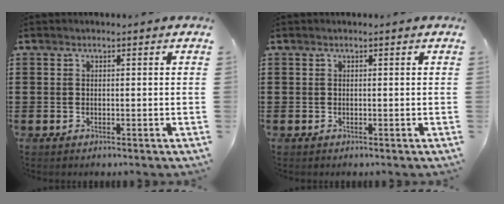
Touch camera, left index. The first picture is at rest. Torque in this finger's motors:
{"motor_torque": [0.01, 0.00, 0.02, 0.00]}